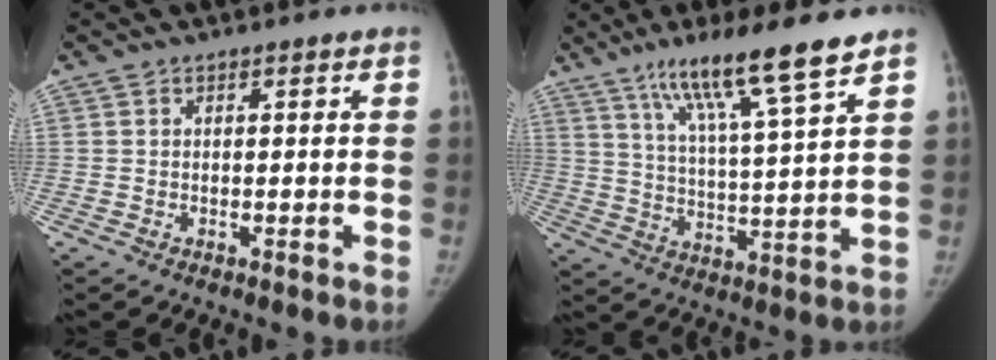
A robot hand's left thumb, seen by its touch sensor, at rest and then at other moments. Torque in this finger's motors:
{"motor_torque": [1.94, 0.40, 1.28, -1.49, 0.44]}